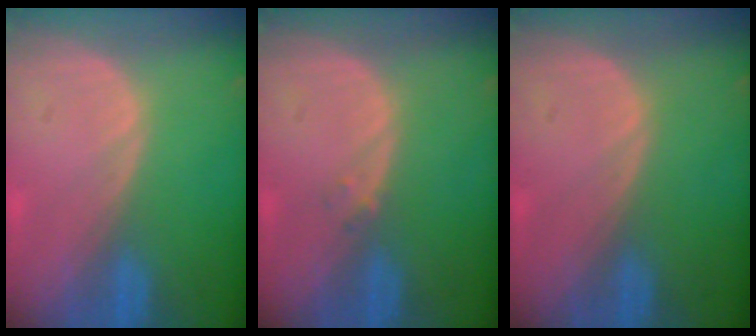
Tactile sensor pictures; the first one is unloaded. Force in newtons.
{"total": 0.9, "press": 0.9, "slide": 0.2}
{"total": 0.0}